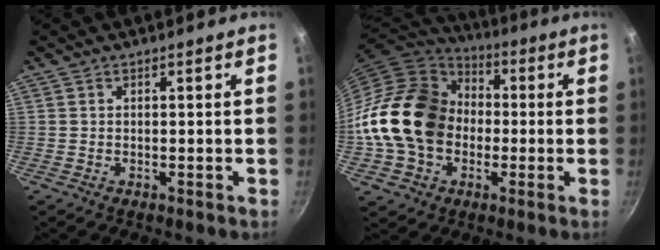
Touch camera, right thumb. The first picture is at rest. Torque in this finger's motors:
{"motor_torque": [1.48, 1.86, 1.39, -1.38, 0.61]}